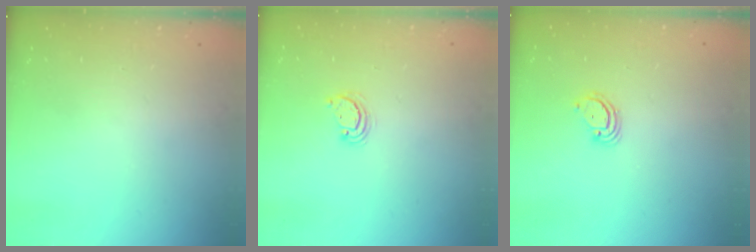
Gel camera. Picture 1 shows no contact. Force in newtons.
{"total": 3.0, "press": 3.0, "slide": 0.2}
{"total": 3.5, "press": 3.5, "slide": 0.2}